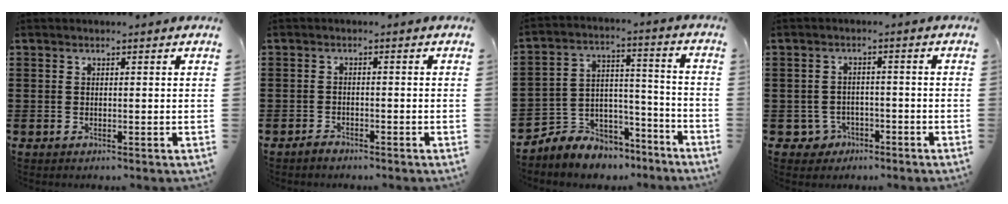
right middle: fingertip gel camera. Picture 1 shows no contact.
{"total": 1.4, "force": [-1.3, 0.4, 0.2], "torque": [-0.008, 0.001, -0.028]}
{"total": 5.9, "force": [-5.3, 2.5, -0.7], "torque": [-0.001, 0.006, -0.107]}
{"total": 2.9, "force": [-2.1, 1.9, 0.5], "torque": [-0.026, -0.001, -0.049]}